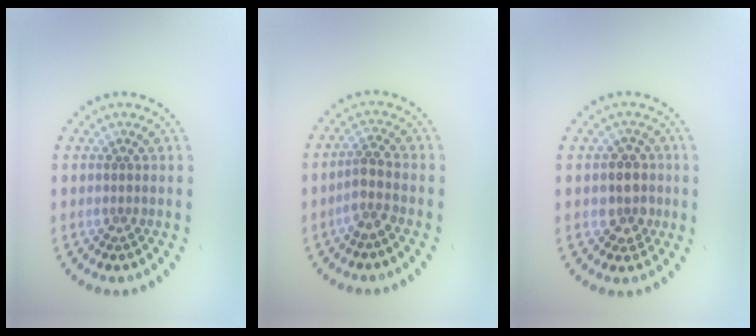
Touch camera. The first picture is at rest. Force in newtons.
{"total": 2.1, "press": 1.7, "slide": 1.3}
{"total": 2.8, "press": 2.6, "slide": 1.1}